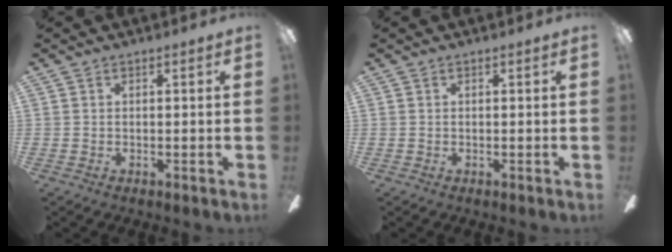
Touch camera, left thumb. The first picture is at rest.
{"total": 0.0}